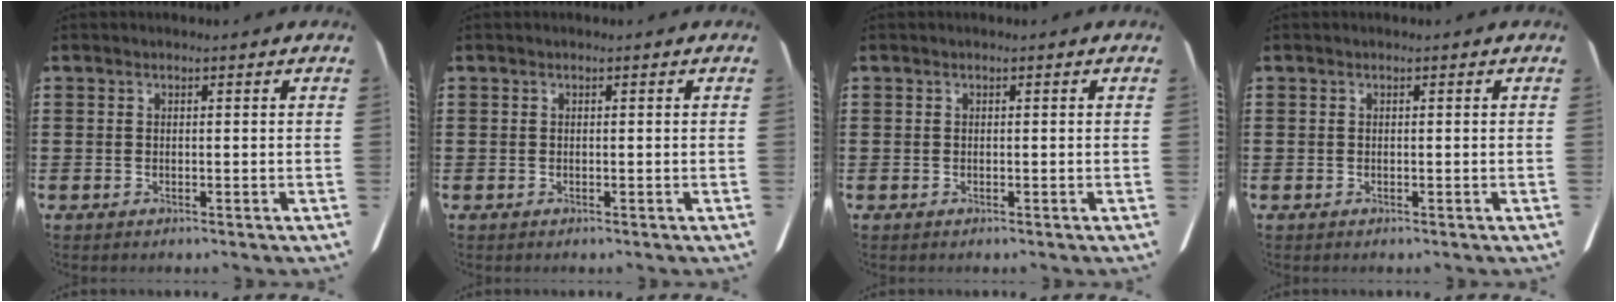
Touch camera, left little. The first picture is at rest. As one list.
[{"total": 0.0}, {"total": 0.0}, {"total": 0.0}]